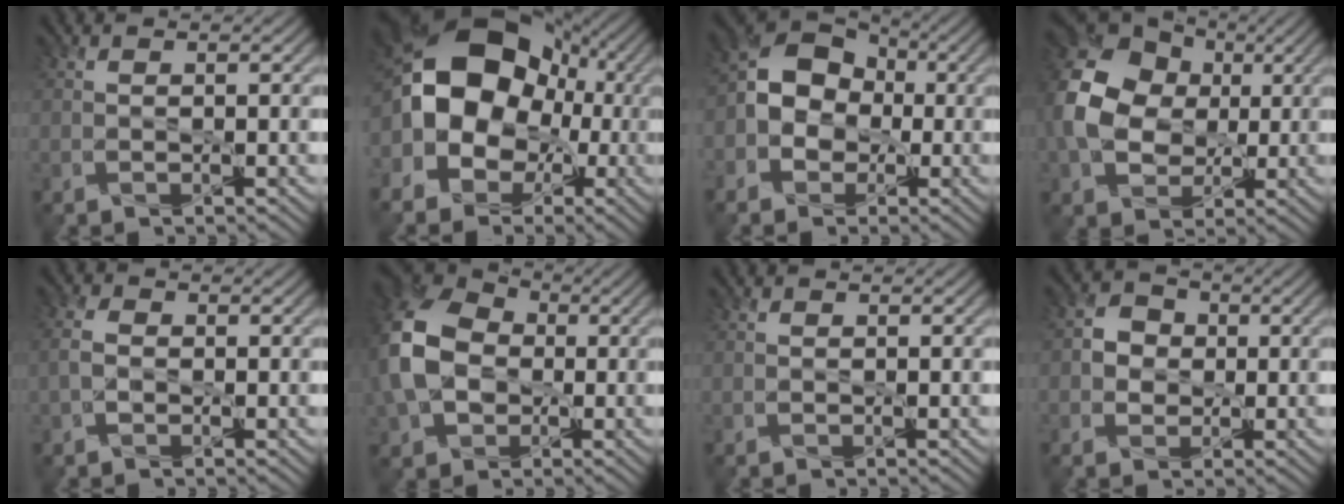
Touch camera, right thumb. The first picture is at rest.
{"total": 17.8, "force": [0.0, 14.3, 10.7], "torque": [-0.212, 0.007, -0.022]}
{"total": 7.3, "force": [-1.3, 6.2, 3.6], "torque": [-0.069, 0.005, -0.040]}
{"total": 13.3, "force": [0.4, 10.8, 7.6], "torque": [-0.190, -0.010, 0.017]}
{"total": 2.4, "force": [-0.7, 1.8, 1.5], "torque": [-0.035, -0.001, -0.012]}
{"total": 13.1, "force": [-0.7, 10.2, 8.1], "torque": [-0.234, -0.015, -0.011]}
{"total": 0.0}
{"total": 3.1, "force": [-0.3, 3.0, 0.7], "torque": [-0.011, 0.002, -0.008]}